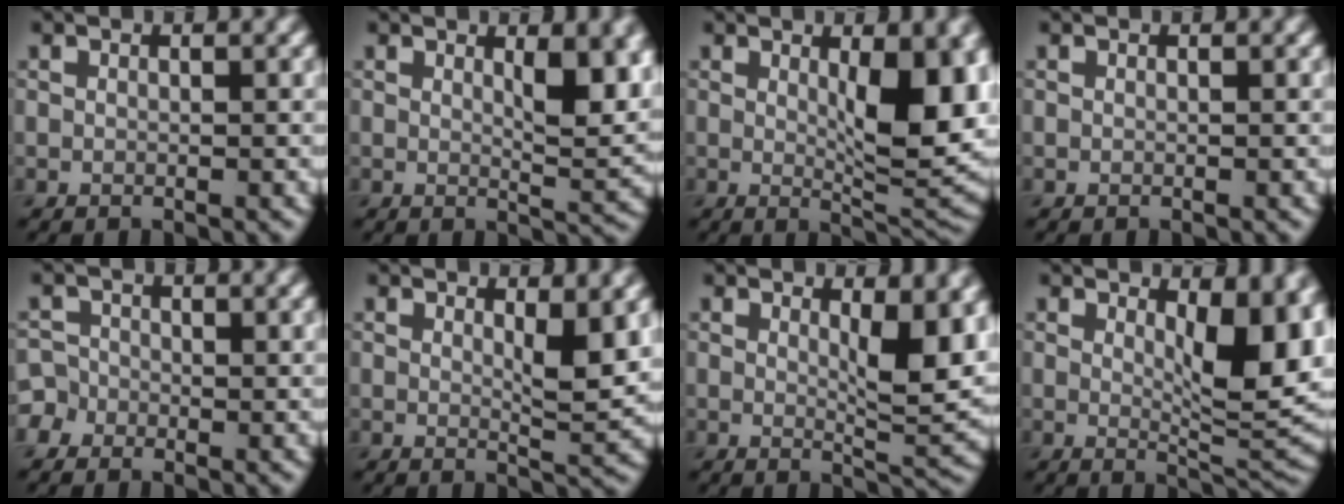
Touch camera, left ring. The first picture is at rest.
{"total": 4.9, "force": [1.6, 1.5, 4.4], "torque": [-0.061, -0.006, 0.029]}
{"total": 8.4, "force": [1.3, 2.5, 7.9], "torque": [-0.111, -0.011, 0.029]}
{"total": 0.0}
{"total": 2.7, "force": [-1.3, 2.4, 0.6], "torque": [0.002, 0.006, -0.030]}
{"total": 3.4, "force": [0.9, 0.7, 3.1], "torque": [-0.047, -0.009, 0.017]}
{"total": 5.2, "force": [1.3, 1.4, 4.9], "torque": [-0.069, -0.010, 0.025]}
{"total": 7.6, "force": [1.8, 2.6, 6.9], "torque": [-0.092, -0.011, 0.033]}